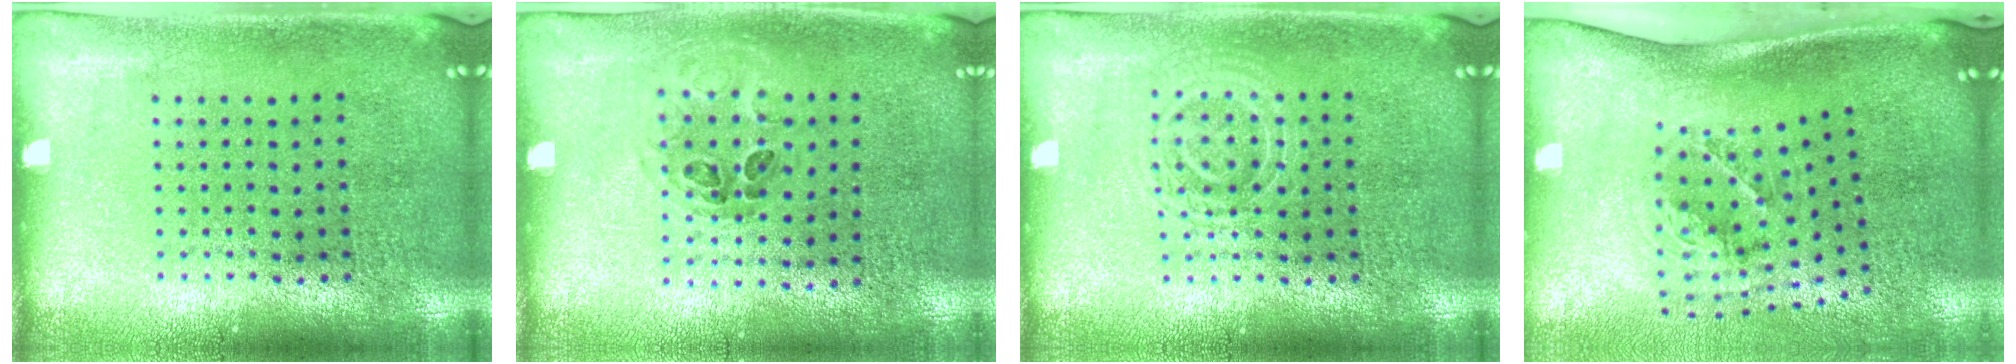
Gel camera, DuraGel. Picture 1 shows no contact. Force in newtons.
{"total": 1.0, "press": 0.6, "slide": 0.7}
{"total": 1.8, "press": 1.8, "slide": 0.4}
{"total": 1.9, "press": 1.3, "slide": 1.4}